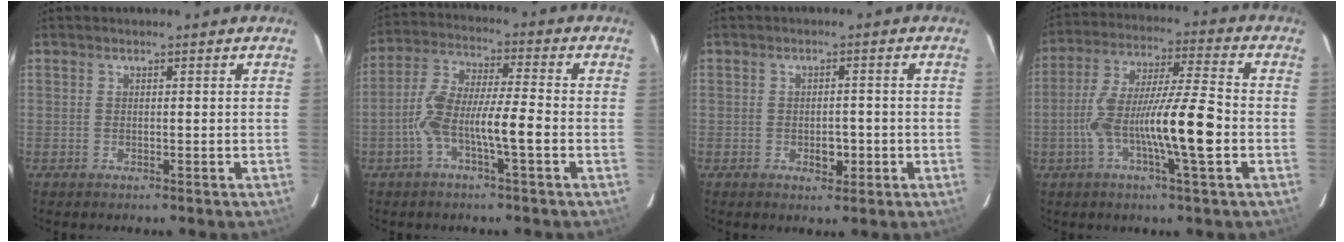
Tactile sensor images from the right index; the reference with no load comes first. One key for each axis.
{"total": 9.5, "fx": -3.1, "fy": 1.2, "fz": 8.9, "tx": -0.182, "ty": 0.019, "tz": -0.061}
{"total": 3.0, "fx": -1.0, "fy": 1.6, "fz": 2.3, "tx": -0.032, "ty": 0.003, "tz": -0.007}
{"total": 14.0, "fx": -3.5, "fy": 0.7, "fz": 13.6, "tx": -0.254, "ty": 0.006, "tz": -0.067}